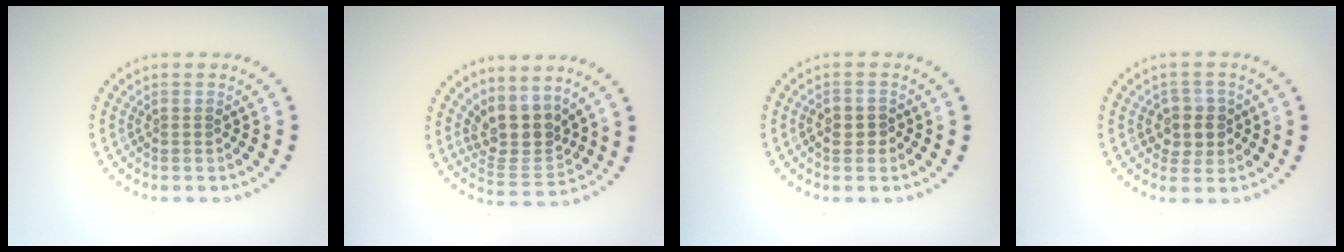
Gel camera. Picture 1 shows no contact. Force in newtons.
{"total": 3.9, "press": 3.1, "slide": 2.4}
{"total": 1.3, "press": 1.2, "slide": 0.4}
{"total": 2.7, "press": 2.5, "slide": 0.9}